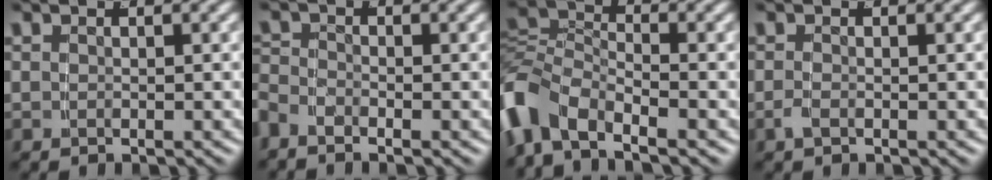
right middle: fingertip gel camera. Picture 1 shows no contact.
{"total": 1.7, "force": [-1.4, 0.8, 0.6], "torque": [-0.021, -0.014, -0.024]}
{"total": 6.3, "force": [-3.1, 4.3, 3.5], "torque": [-0.107, -0.029, -0.047]}
{"total": 0.9, "force": [-0.6, -0.4, 0.4], "torque": [-0.010, -0.005, -0.008]}